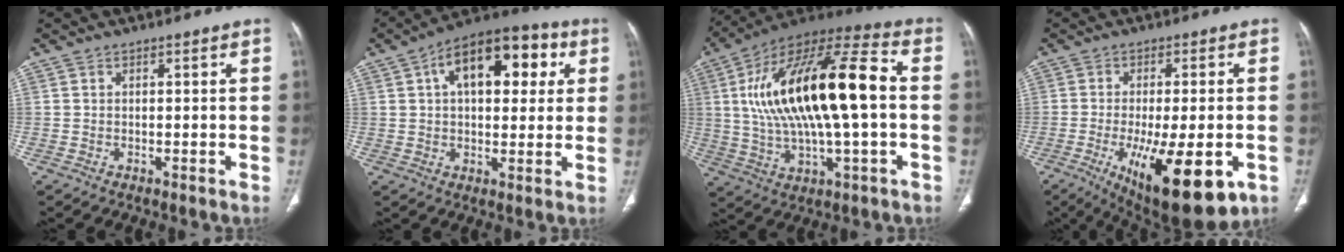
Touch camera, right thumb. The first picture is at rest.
{"total": 17.7, "force": [5.5, 9.5, 13.9], "torque": [-0.167, 0.021, 0.075]}
{"total": 27.1, "force": [1.9, 9.7, 25.3], "torque": [-0.467, 0.030, 0.026]}
{"total": 19.1, "force": [-6.9, 6.5, 16.6], "torque": [-0.238, -0.016, -0.088]}